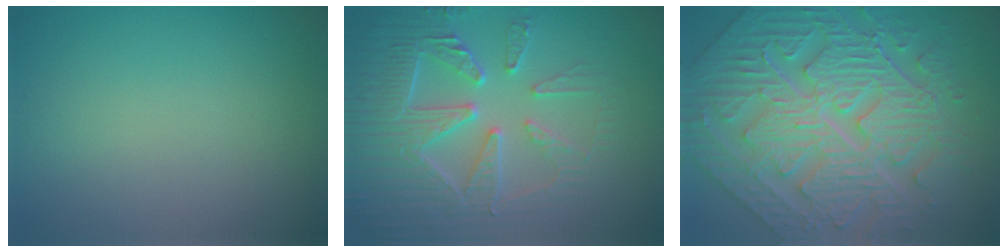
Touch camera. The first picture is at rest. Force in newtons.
{"total": 7.1, "press": 5.9, "slide": 3.9}
{"total": 9.2, "press": 7.5, "slide": 5.4}